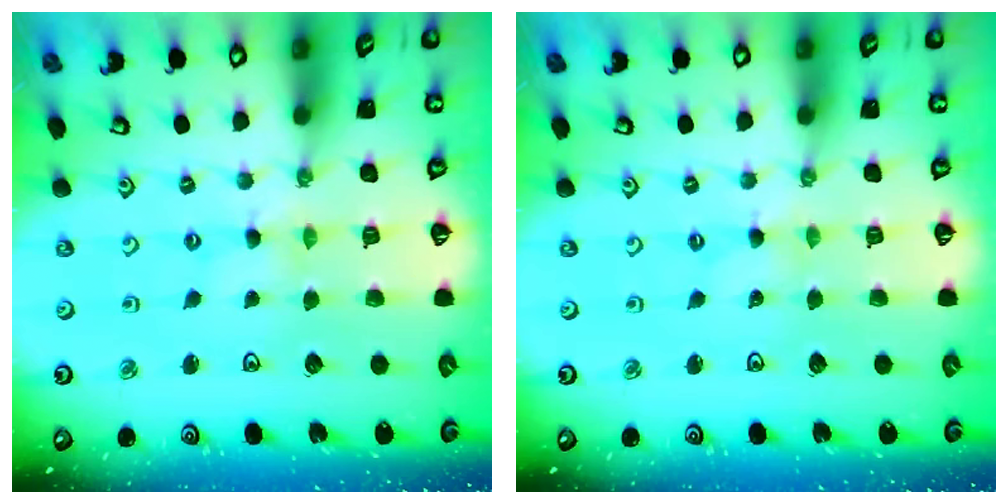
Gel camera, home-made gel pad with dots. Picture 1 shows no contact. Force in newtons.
{"total": 0.0}